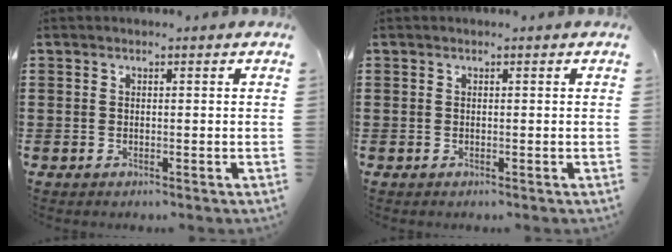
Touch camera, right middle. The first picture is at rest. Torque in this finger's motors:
{"motor_torque": [-0.05, 0.04, 0.01, -0.01]}